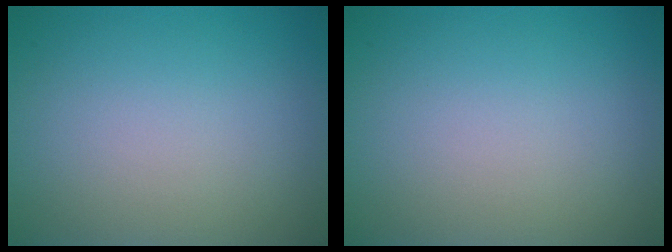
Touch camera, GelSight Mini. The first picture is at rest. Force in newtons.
{"total": 0.0}